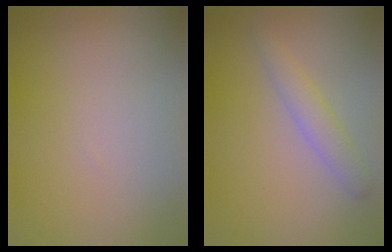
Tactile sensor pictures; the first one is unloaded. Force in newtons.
{"total": 2.0, "press": 2.0, "slide": 0.1}